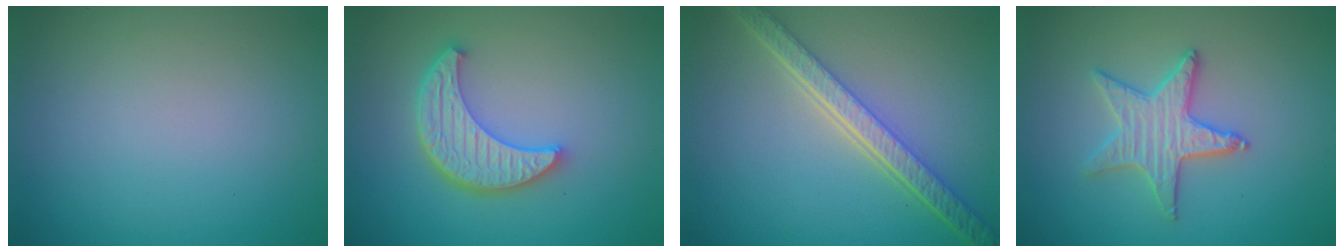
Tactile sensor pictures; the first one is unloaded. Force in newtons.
{"total": 5.4, "press": 4.3, "slide": 3.2}
{"total": 5.6, "press": 4.3, "slide": 3.7}
{"total": 3.3, "press": 3.3, "slide": 0.3}